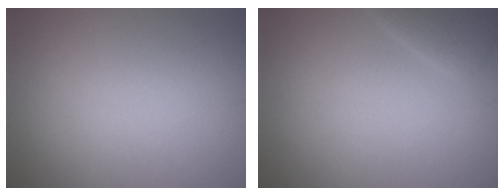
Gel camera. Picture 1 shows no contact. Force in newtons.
{"total": 1.4, "press": 1.4, "slide": 0.1}